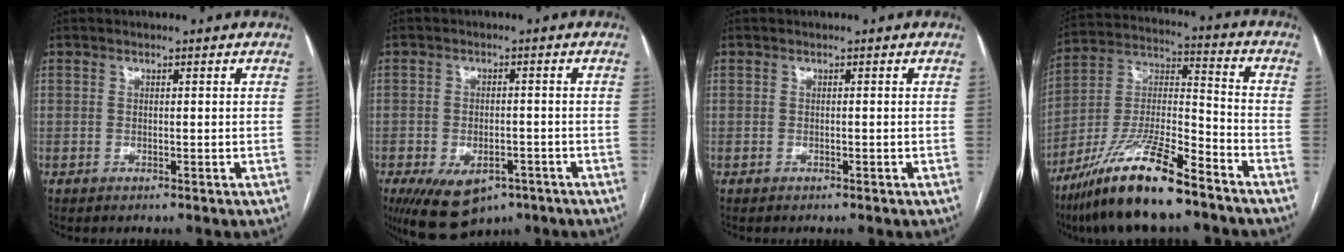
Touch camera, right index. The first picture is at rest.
{"total": 10.8, "force": [-6.0, 6.5, 6.1], "torque": [-0.121, -0.003, -0.081]}
{"total": 0.0}
{"total": 17.1, "force": [-12.2, 2.5, 11.7], "torque": [-0.239, -0.015, -0.221]}